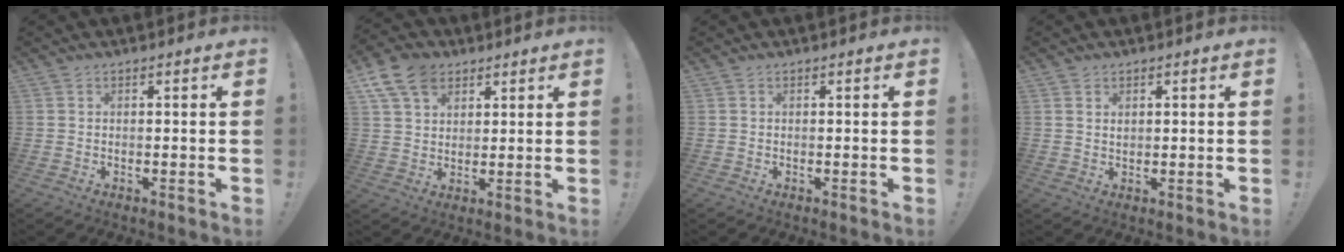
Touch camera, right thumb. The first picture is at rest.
{"total": 11.0, "force": [5.9, 7.4, 5.5], "torque": [-0.097, -0.018, 0.117]}
{"total": 0.0}
{"total": 1.5, "force": [1.2, 1.0, 0.2], "torque": [0.002, -0.001, 0.020]}